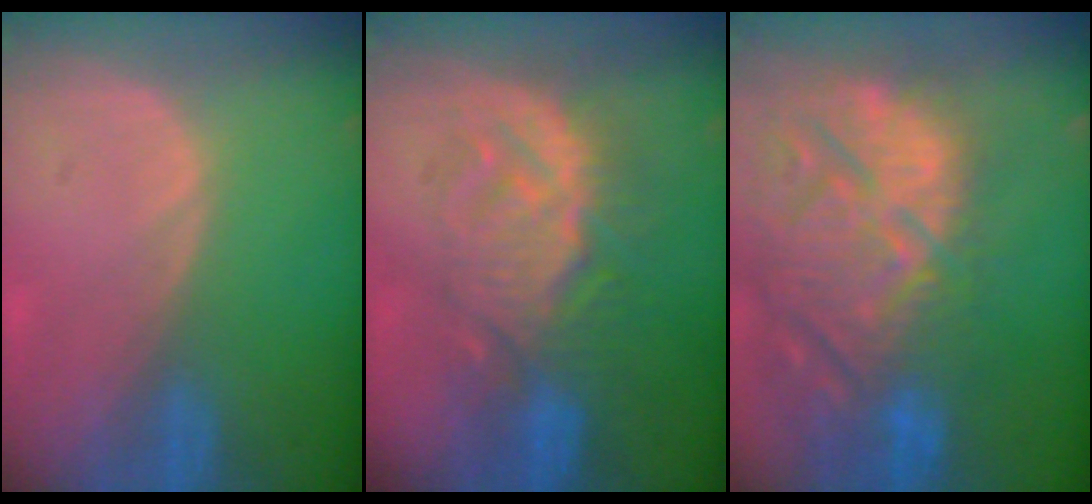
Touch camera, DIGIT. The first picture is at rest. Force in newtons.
{"total": 9.3, "press": 9.1, "slide": 1.9}
{"total": 15.3, "press": 13.0, "slide": 8.1}